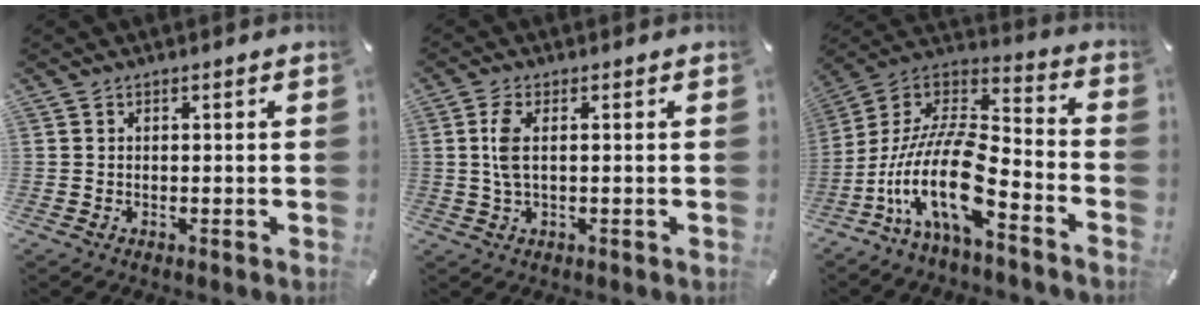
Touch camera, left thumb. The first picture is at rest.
{"total": 4.7, "force": [0.4, 1.5, 4.4], "torque": [-0.100, -0.002, 0.002]}
{"total": 19.8, "force": [-9.6, 7.2, 15.7], "torque": [-0.352, 0.014, -0.179]}